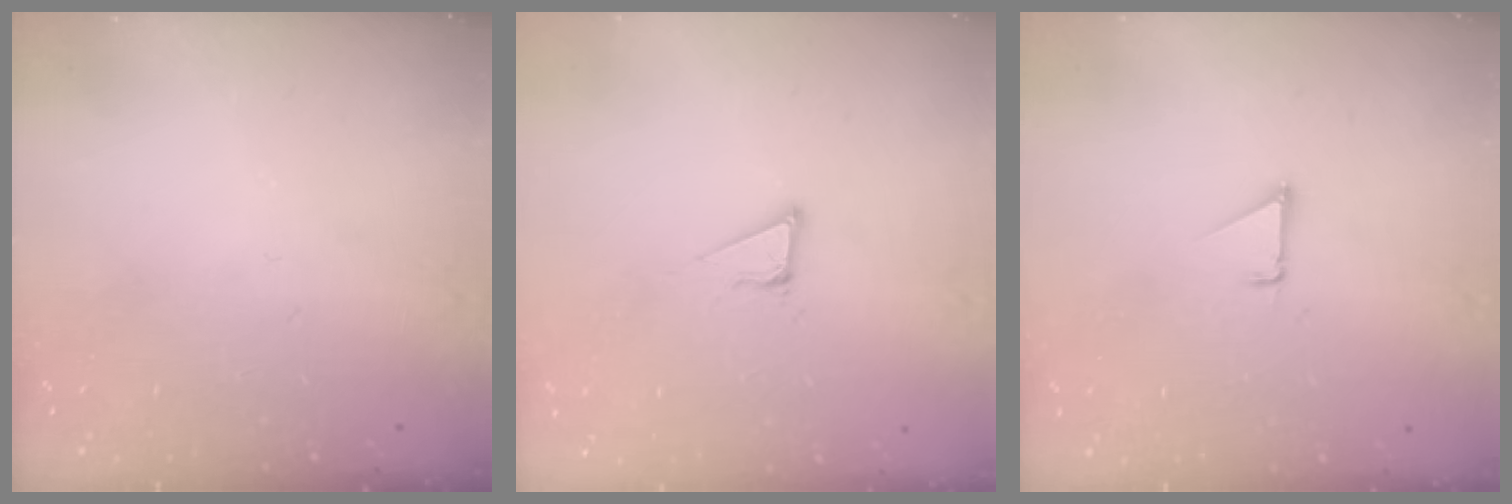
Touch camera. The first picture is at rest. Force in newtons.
{"total": 3.9, "press": 3.9, "slide": 0.2}
{"total": 1.3, "press": 1.3, "slide": 0.1}